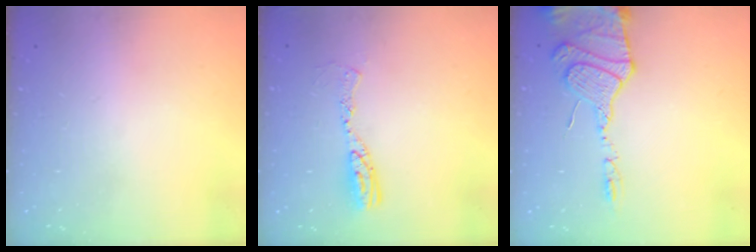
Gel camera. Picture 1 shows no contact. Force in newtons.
{"total": 9.5, "press": 9.5, "slide": 0.9}
{"total": 14.8, "press": 14.5, "slide": 2.9}